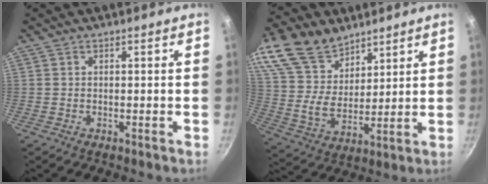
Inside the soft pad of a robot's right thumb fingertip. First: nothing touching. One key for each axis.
{"total": 19.1, "fx": 12.3, "fy": 11.6, "fz": 8.8, "tx": -0.160, "ty": -0.036, "tz": 0.239}